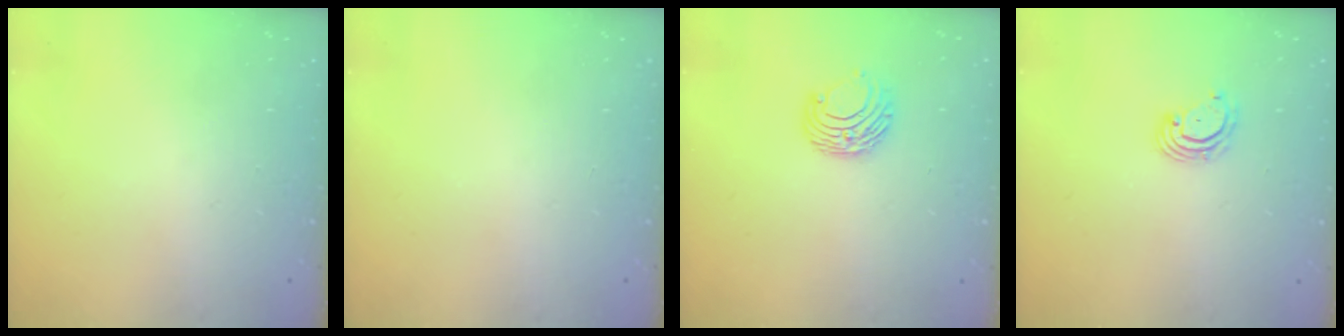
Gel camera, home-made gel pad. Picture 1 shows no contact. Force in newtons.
{"total": 0.0}
{"total": 7.2, "press": 7.2, "slide": 0.8}
{"total": 3.2, "press": 3.2, "slide": 0.1}